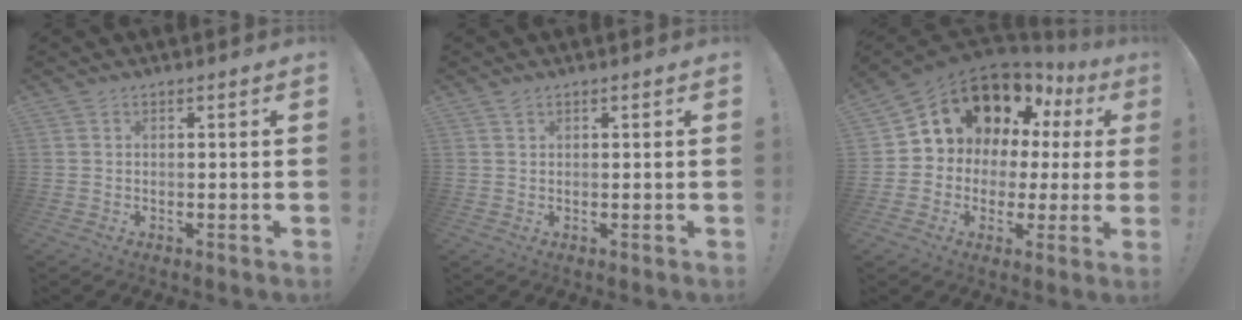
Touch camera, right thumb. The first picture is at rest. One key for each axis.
{"total": 0.6, "fx": 0.5, "fy": 0.3, "fz": 0.3, "tx": -0.001, "ty": -0.001, "tz": 0.007}
{"total": 14.6, "fx": 8.7, "fy": 9.7, "fz": 6.5, "tx": -0.096, "ty": -0.065, "tz": 0.173}